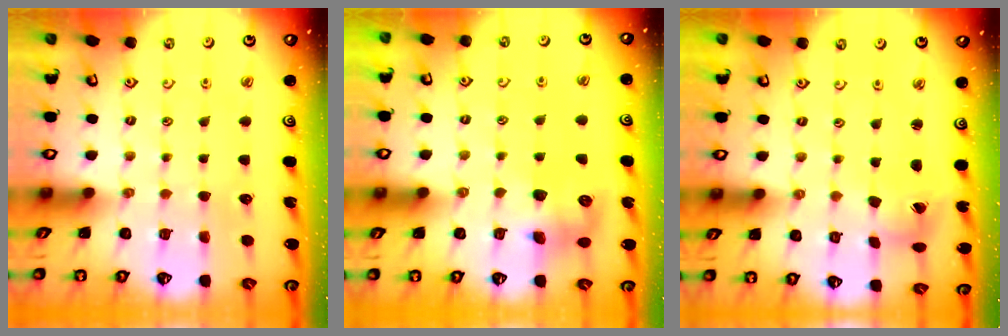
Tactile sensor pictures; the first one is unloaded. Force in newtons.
{"total": 8.6, "press": 8.6, "slide": 0.5}
{"total": 3.0, "press": 3.0, "slide": 0.4}